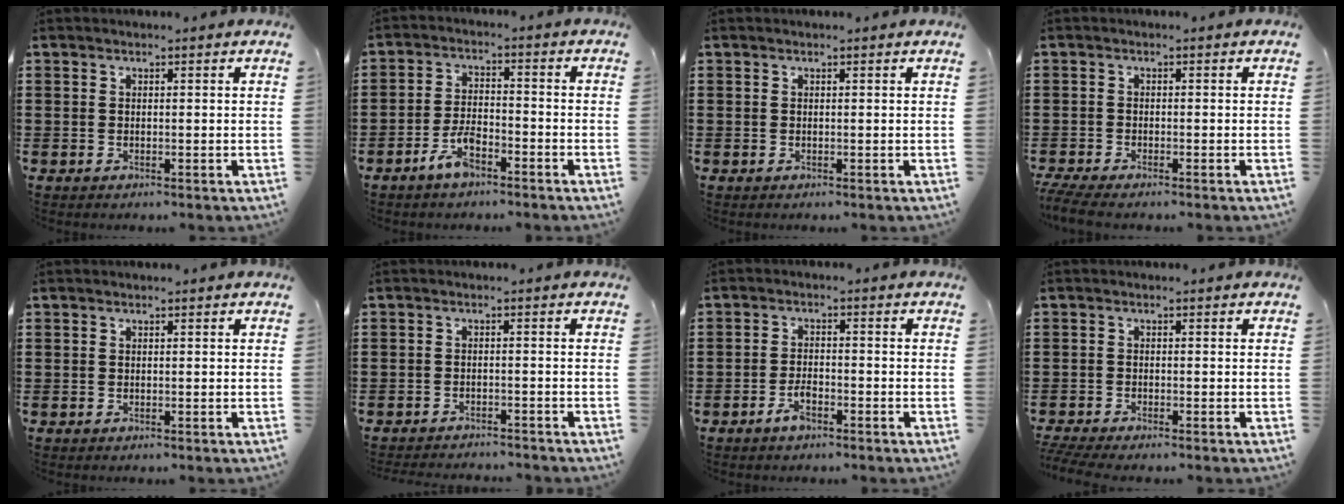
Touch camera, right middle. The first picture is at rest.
{"total": 5.1, "force": [-3.4, 1.7, 3.3], "torque": [-0.075, 0.006, -0.067]}
{"total": 0.0}
{"total": 1.8, "force": [-1.6, 0.0, 0.9], "torque": [-0.031, -0.007, -0.034]}
{"total": 0.0}
{"total": 2.0, "force": [-2.0, 0.0, 0.0], "torque": [-0.007, -0.002, -0.041]}
{"total": 3.3, "force": [-2.0, 1.1, 2.3], "torque": [-0.047, 0.003, -0.039]}
{"total": 1.7, "force": [-1.5, -0.1, 0.7], "torque": [-0.021, -0.005, -0.031]}